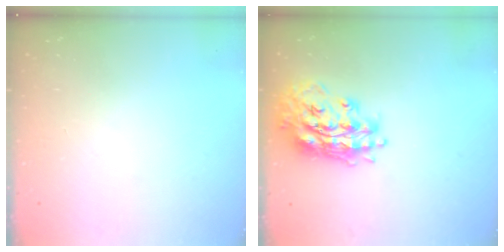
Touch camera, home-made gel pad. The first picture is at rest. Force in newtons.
{"total": 18.7, "press": 18.7, "slide": 1.8}